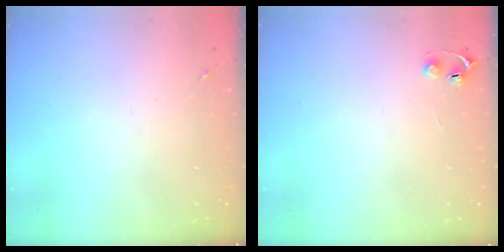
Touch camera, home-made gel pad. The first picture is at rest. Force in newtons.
{"total": 4.0, "press": 4.0, "slide": 0.5}